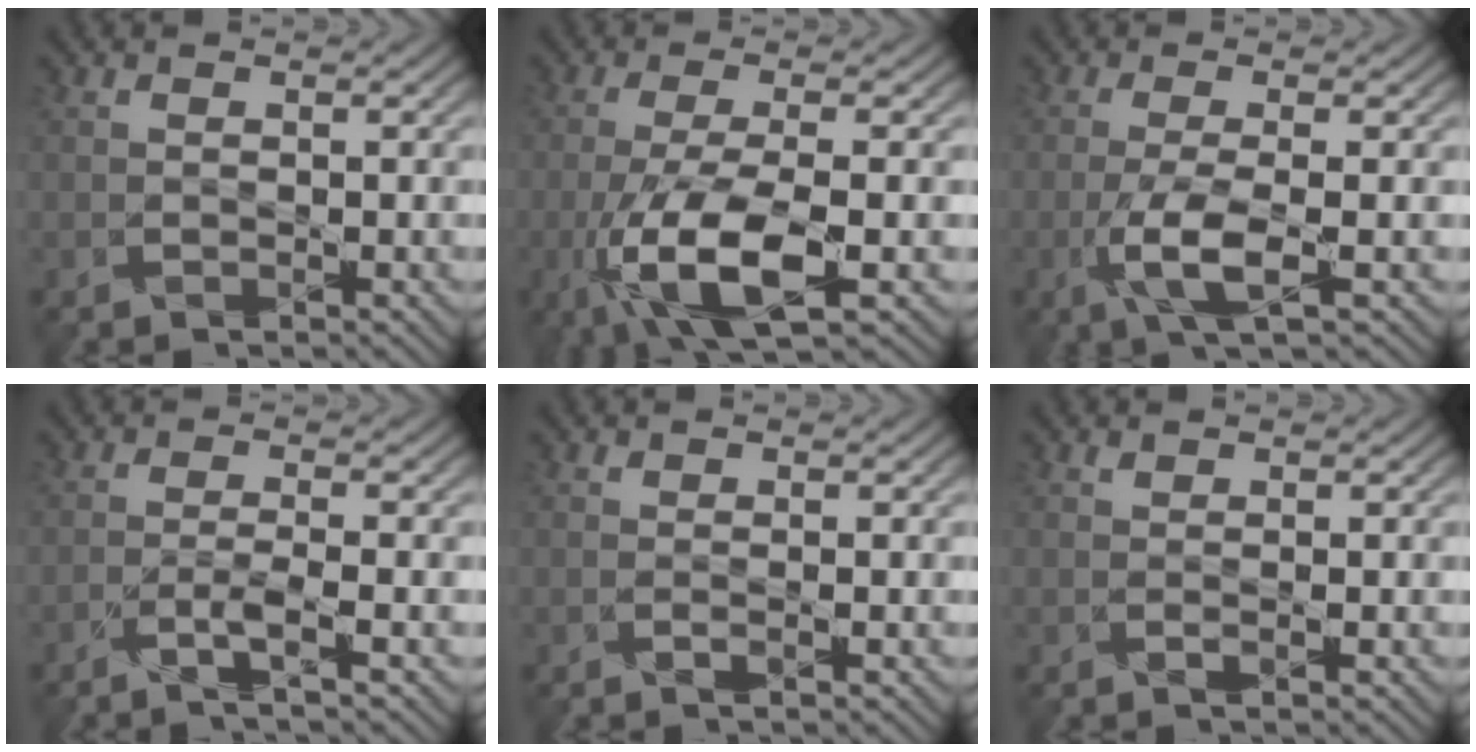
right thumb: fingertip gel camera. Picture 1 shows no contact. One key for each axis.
{"total": 9.5, "fx": -3.7, "fy": 2.5, "fz": 8.4, "tx": -0.176, "ty": -0.006, "tz": -0.067}
{"total": 4.8, "fx": -1.6, "fy": 0.7, "fz": 4.4, "tx": -0.099, "ty": 0.003, "tz": -0.032}
{"total": 2.5, "fx": -1.5, "fy": -0.6, "fz": 1.9, "tx": -0.043, "ty": 0.006, "tz": -0.036}
{"total": 0.7, "fx": -0.1, "fy": -0.2, "fz": 0.7, "tx": -0.015, "ty": 0.000, "tz": -0.003}
{"total": 0.6, "fx": 0.2, "fy": -0.3, "fz": 0.4, "tx": -0.011, "ty": 0.002, "tz": 0.005}